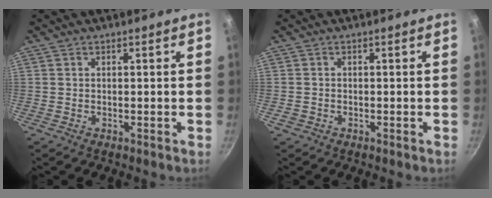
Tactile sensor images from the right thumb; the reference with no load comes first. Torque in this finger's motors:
{"motor_torque": [-0.38, -0.05, -0.22, 0.05, 0.04]}